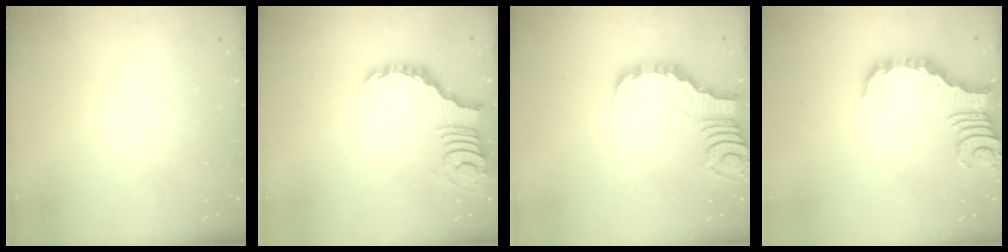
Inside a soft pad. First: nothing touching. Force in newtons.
{"total": 3.5, "press": 3.5, "slide": 0.7}
{"total": 2.6, "press": 2.6, "slide": 0.2}
{"total": 3.4, "press": 3.4, "slide": 0.1}